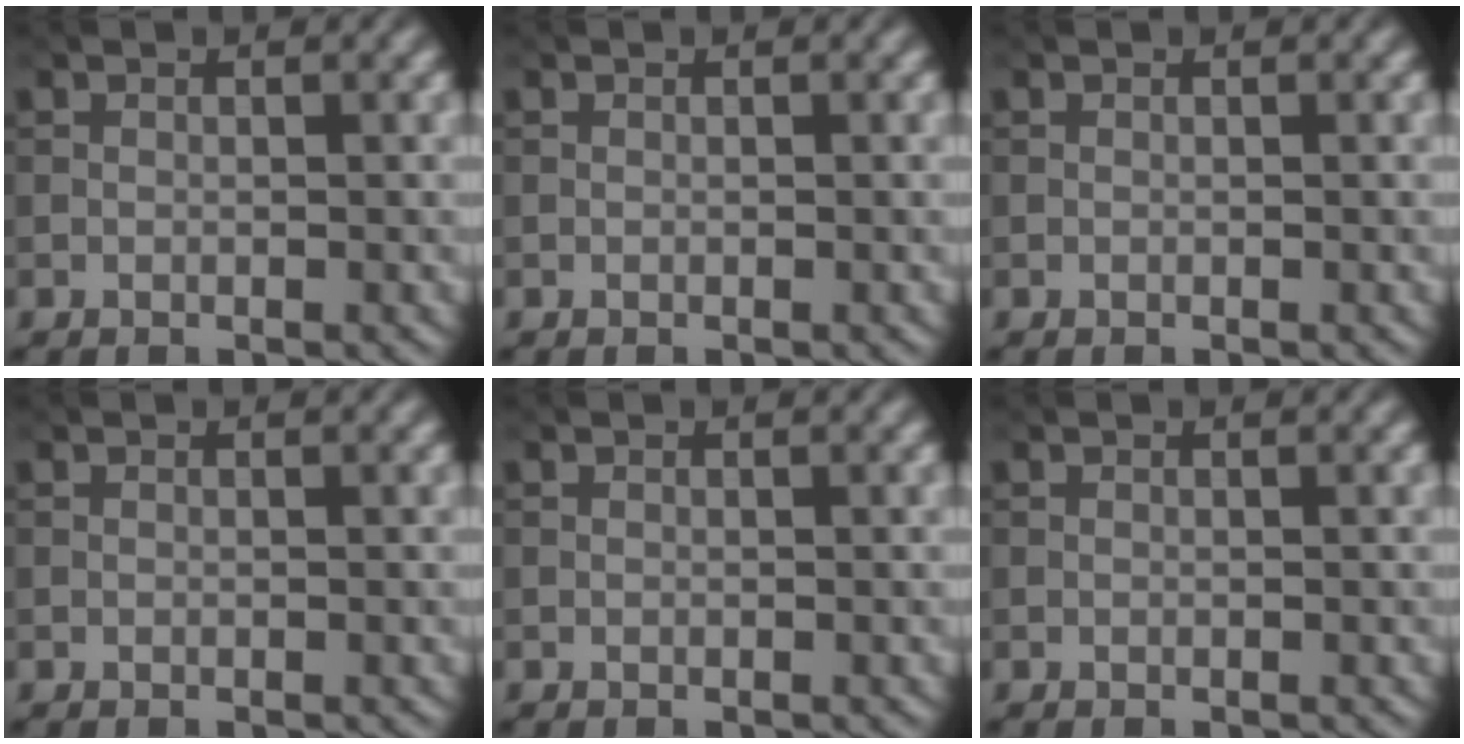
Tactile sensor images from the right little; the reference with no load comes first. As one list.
[{"total": 0.0}, {"total": 0.0}, {"total": 0.0}, {"total": 0.0}, {"total": 0.0}]